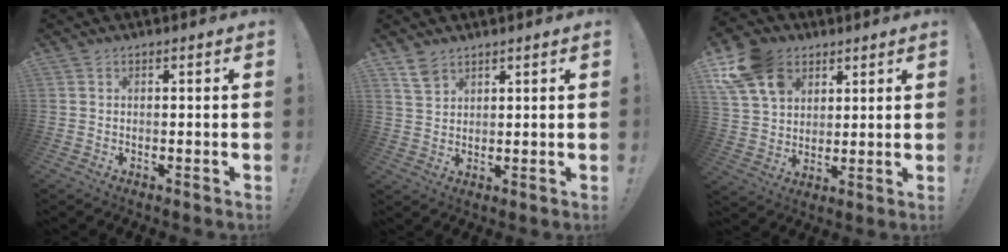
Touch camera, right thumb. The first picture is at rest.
{"total": 4.4, "force": [3.3, 2.3, 1.8], "torque": [-0.022, -0.018, 0.061]}
{"total": 15.4, "force": [7.1, 11.5, 7.3], "torque": [-0.141, -0.029, 0.141]}